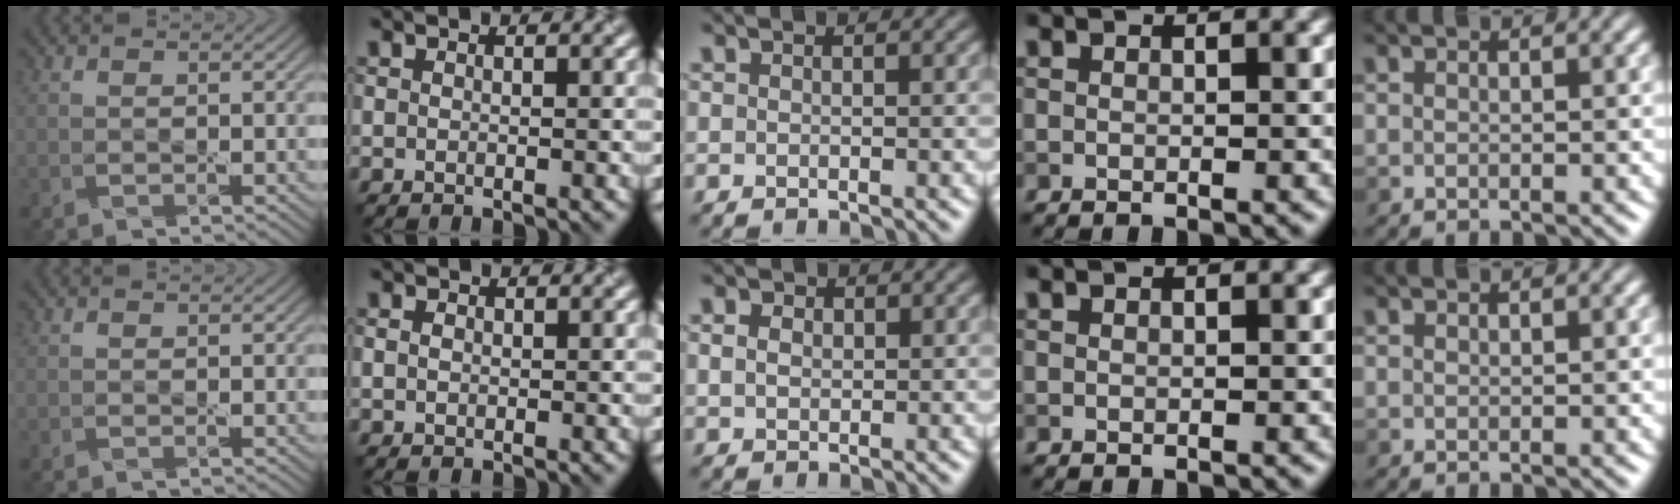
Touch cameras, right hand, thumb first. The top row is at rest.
{"index": {"total": 1.0, "force": [0.1, 0.8, 0.5], "torque": [-0.010, 0.000, 0.000]}, "middle": {"total": 1.8, "force": [0.7, 1.4, 1.0], "torque": [-0.020, 0.005, 0.004]}}